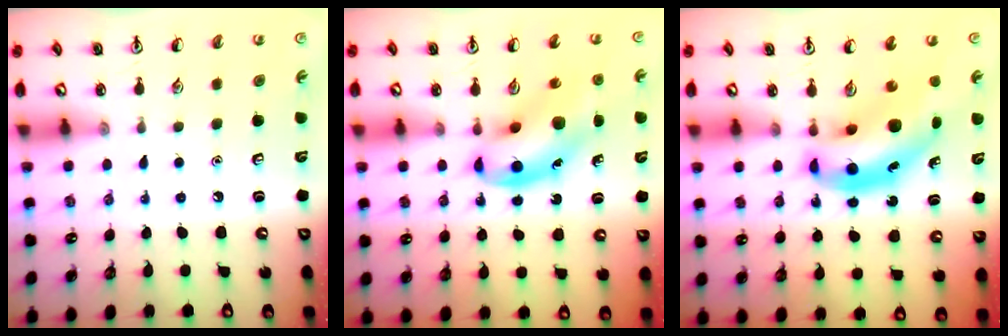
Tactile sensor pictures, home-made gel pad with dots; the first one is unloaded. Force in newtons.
{"total": 10.9, "press": 10.4, "slide": 3.1}
{"total": 11.0, "press": 10.4, "slide": 3.7}